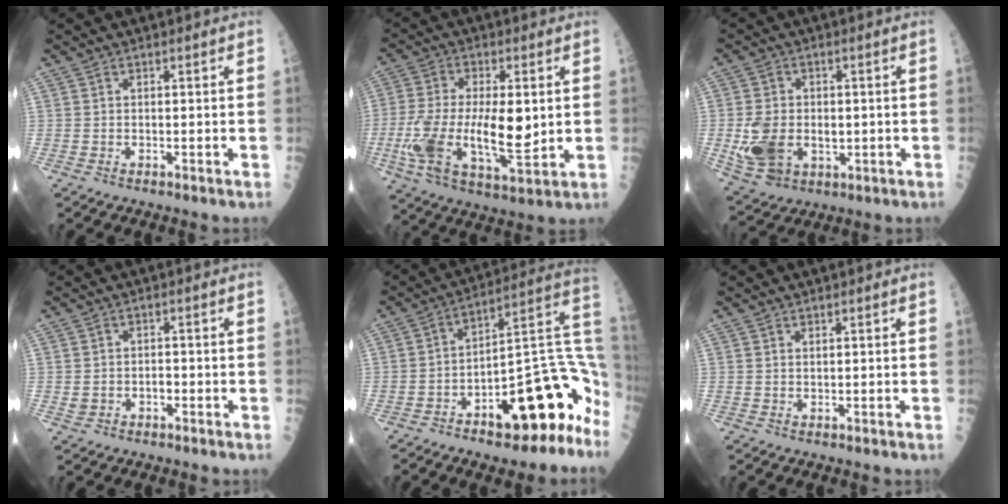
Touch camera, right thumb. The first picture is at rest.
{"total": 17.4, "force": [-0.7, 7.1, 15.9], "torque": [-0.312, -0.016, -0.011]}
{"total": 11.2, "force": [-1.2, 8.0, 7.8], "torque": [-0.134, -0.004, -0.007]}
{"total": 2.5, "force": [-0.6, 2.0, 1.3], "torque": [-0.012, 0.014, -0.004]}
{"total": 19.3, "force": [-8.6, 7.4, 15.6], "torque": [-0.162, 0.089, -0.118]}
{"total": 0.5, "force": [0.4, 0.2, 0.3], "torque": [-0.005, -0.003, 0.007]}